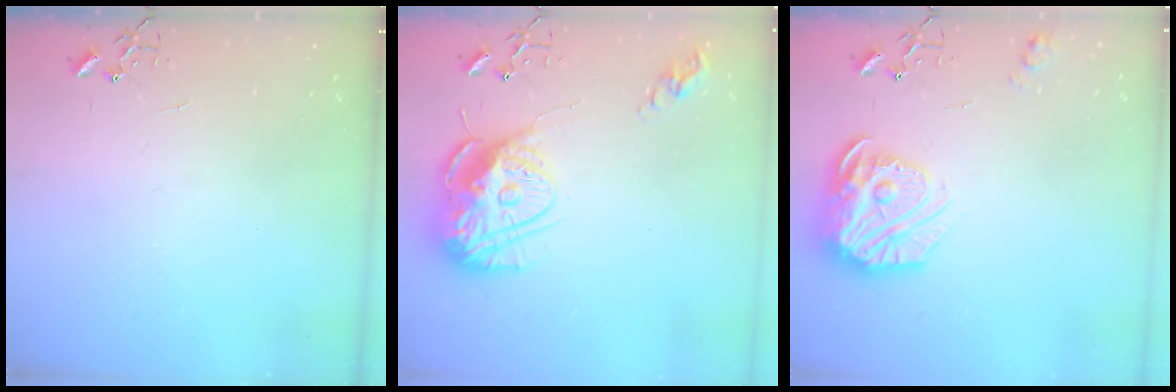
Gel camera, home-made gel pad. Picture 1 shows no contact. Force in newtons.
{"total": 17.8, "press": 17.7, "slide": 1.8}
{"total": 19.3, "press": 19.2, "slide": 1.9}